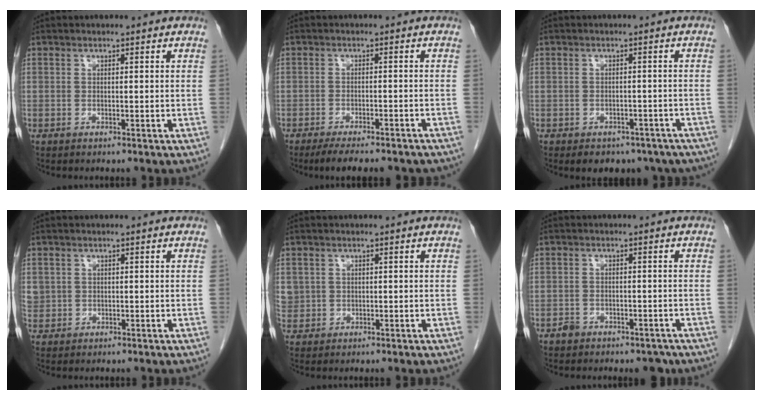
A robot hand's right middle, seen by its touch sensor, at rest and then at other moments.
{"total": 11.6, "force": [-9.9, 2.5, 5.4], "torque": [-0.067, -0.006, -0.128]}
{"total": 10.5, "force": [-7.9, 5.8, 3.6], "torque": [-0.042, -0.001, -0.084]}
{"total": 2.5, "force": [0.5, 2.4, 0.7], "torque": [-0.017, 0.012, 0.017]}
{"total": 3.1, "force": [0.6, 2.9, 0.7], "torque": [-0.019, 0.011, 0.022]}
{"total": 3.2, "force": [-2.5, 1.8, 0.7], "torque": [-0.005, 0.007, -0.030]}